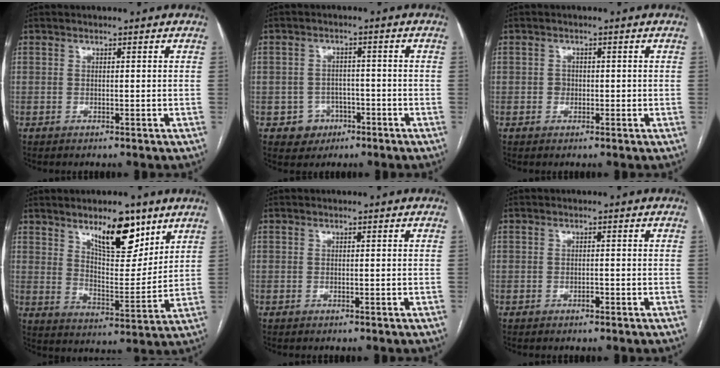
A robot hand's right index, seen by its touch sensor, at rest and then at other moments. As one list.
[{"total": 4.3, "force": [-2.0, 3.9, 0.3], "torque": [0.007, 0.015, -0.024]}, {"total": 1.4, "force": [-0.2, 1.2, 0.6], "torque": [-0.007, 0.004, -0.002]}, {"total": 11.4, "force": [7.4, 4.0, 7.7], "torque": [-0.120, -0.007, 0.128]}, {"total": 0.0}, {"total": 0.9, "force": [-0.5, 0.5, 0.6], "torque": [-0.009, 0.001, -0.006]}]